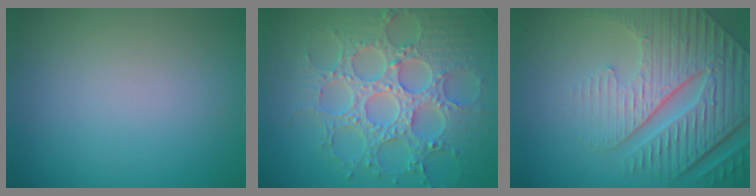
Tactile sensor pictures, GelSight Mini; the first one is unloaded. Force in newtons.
{"total": 8.3, "press": 6.5, "slide": 5.1}
{"total": 7.5, "press": 6.0, "slide": 4.6}